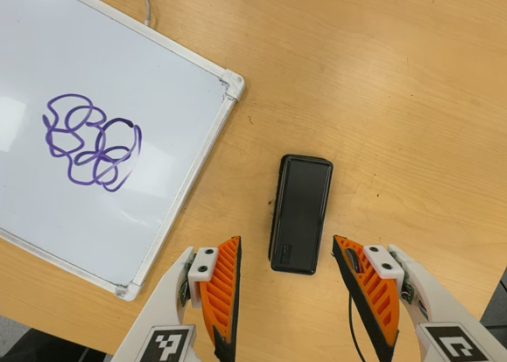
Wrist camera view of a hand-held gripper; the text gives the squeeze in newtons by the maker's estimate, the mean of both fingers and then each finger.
{"total": 0.0}